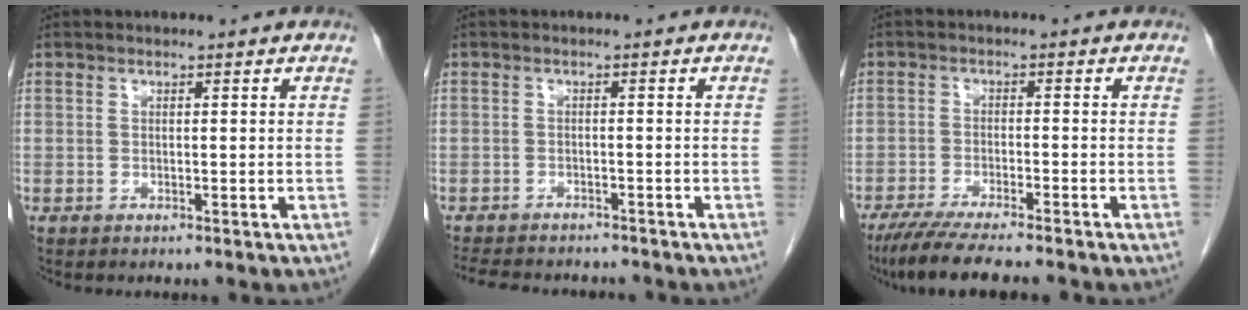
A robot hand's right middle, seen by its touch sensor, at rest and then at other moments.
{"total": 10.4, "force": [-9.2, 3.2, 3.7], "torque": [-0.076, -0.006, -0.123]}
{"total": 9.7, "force": [-8.0, 0.7, 5.4], "torque": [-0.084, -0.023, -0.127]}